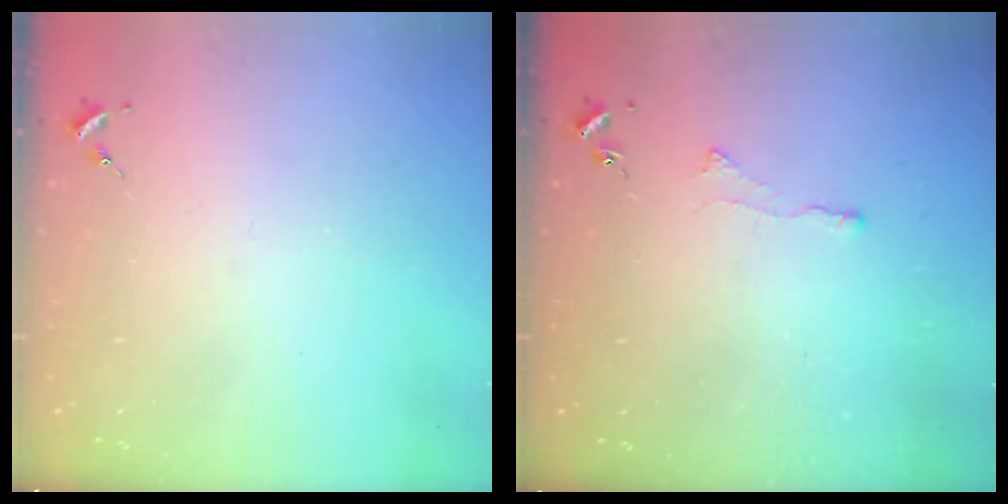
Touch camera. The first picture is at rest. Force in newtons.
{"total": 2.6, "press": 2.5, "slide": 0.6}